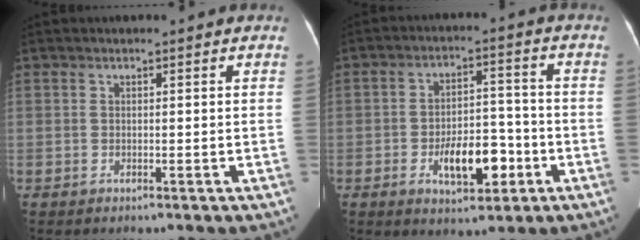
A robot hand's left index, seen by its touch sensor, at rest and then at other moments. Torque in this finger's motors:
{"motor_torque": [0.42, 0.34, 0.17, 0.04]}